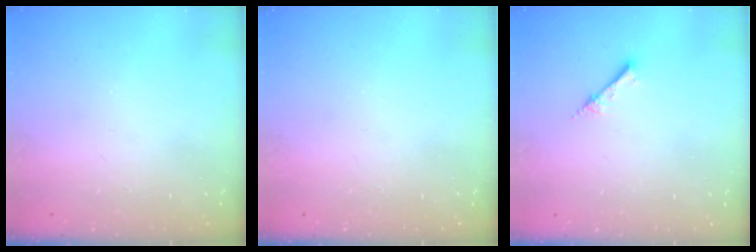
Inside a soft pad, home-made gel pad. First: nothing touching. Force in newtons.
{"total": 0.0}
{"total": 2.0, "press": 2.0, "slide": 0.2}